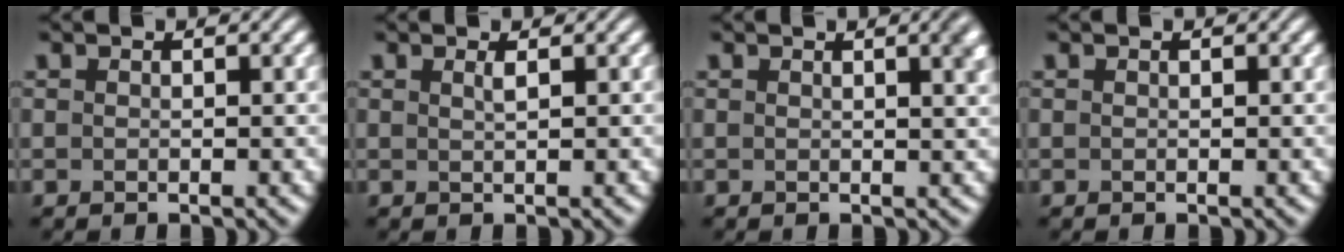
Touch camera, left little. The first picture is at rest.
{"total": 0.9, "force": [0.4, 0.3, 0.8], "torque": [-0.008, 0.002, 0.004]}
{"total": 3.1, "force": [1.2, 1.2, 2.6], "torque": [-0.012, 0.011, 0.011]}
{"total": 0.0}